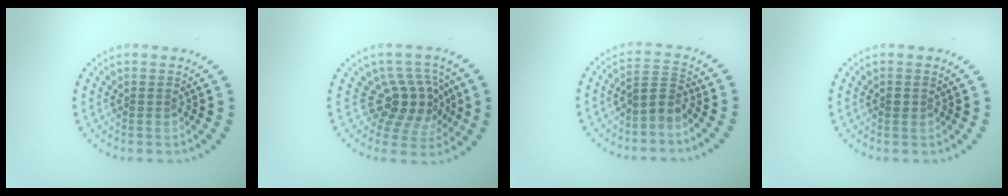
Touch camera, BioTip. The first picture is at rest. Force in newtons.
{"total": 4.2, "press": 3.5, "slide": 2.3}
{"total": 2.3, "press": 1.5, "slide": 1.7}
{"total": 0.8, "press": 0.8, "slide": 0.1}